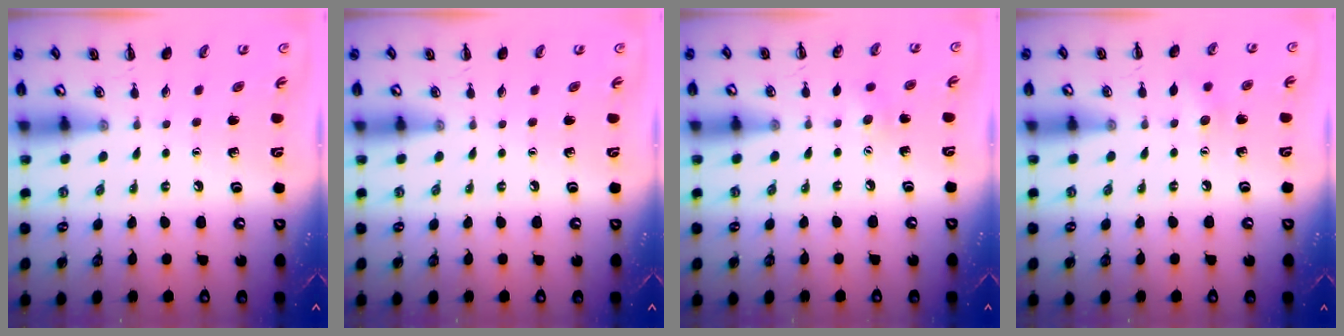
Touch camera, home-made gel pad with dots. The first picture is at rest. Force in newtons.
{"total": 0.0}
{"total": 4.4, "press": 4.3, "slide": 0.9}
{"total": 5.4, "press": 5.3, "slide": 1.3}